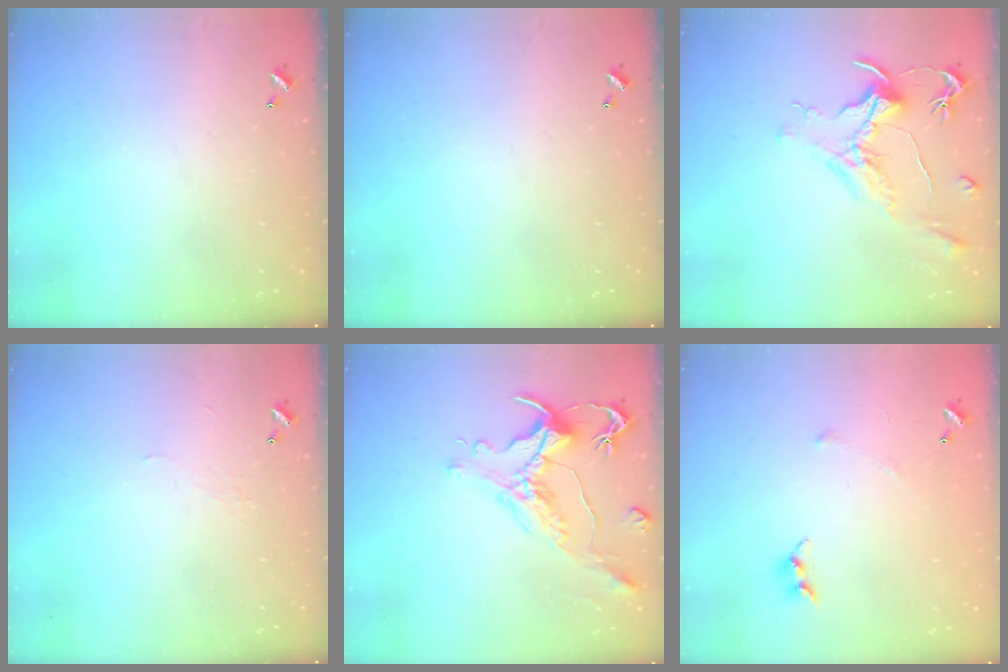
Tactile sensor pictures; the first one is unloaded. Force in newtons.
{"total": 0.0}
{"total": 1.6, "press": 1.3, "slide": 0.9}
{"total": 2.0, "press": 2.0, "slide": 0.5}
{"total": 1.5, "press": 0.9, "slide": 1.2}
{"total": 5.3, "press": 5.3, "slide": 0.6}